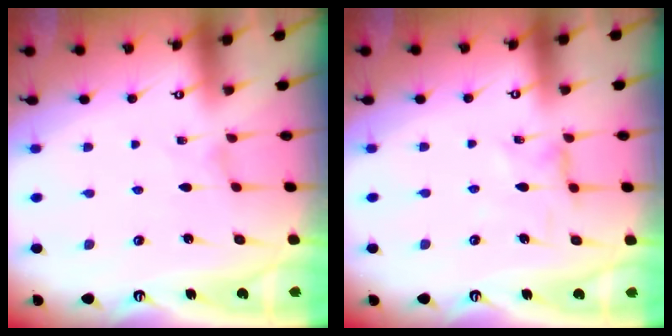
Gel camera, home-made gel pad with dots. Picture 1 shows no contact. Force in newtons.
{"total": 1.2, "press": 1.2, "slide": 0.3}